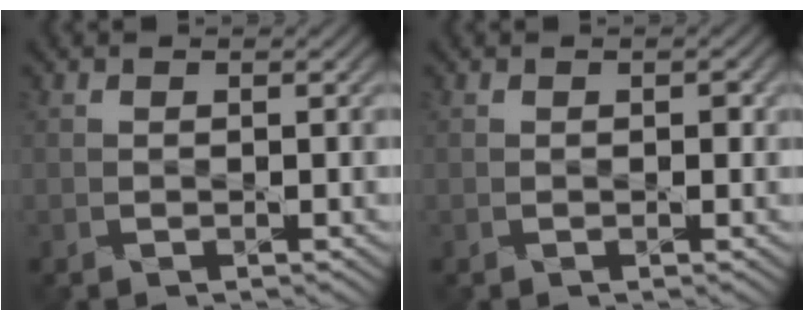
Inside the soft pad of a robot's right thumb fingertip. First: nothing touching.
{"total": 0.7, "force": [0.1, 0.5, 0.5], "torque": [-0.003, -0.004, 0.001]}